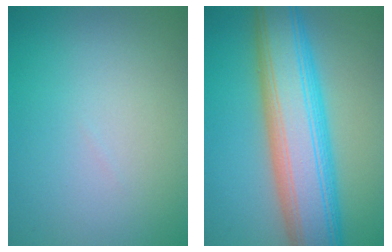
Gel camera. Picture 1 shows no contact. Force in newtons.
{"total": 11.0, "press": 11.0, "slide": 0.6}